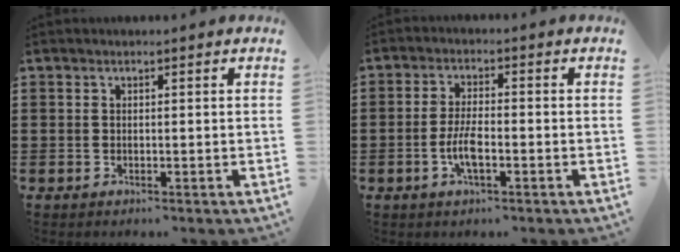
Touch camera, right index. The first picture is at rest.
{"total": 4.6, "force": [-1.5, 1.4, 4.1], "torque": [-0.092, -0.001, -0.033]}